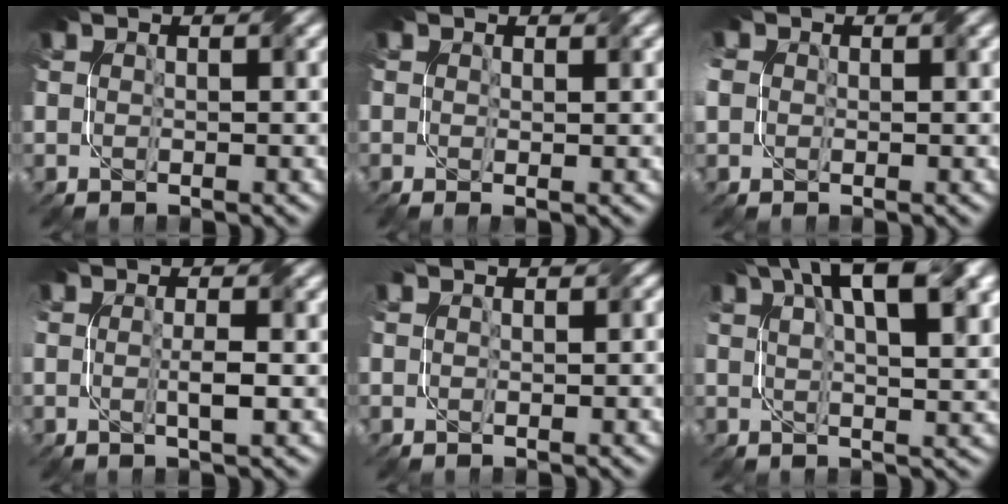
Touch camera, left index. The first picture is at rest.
{"total": 0.6, "force": [0.0, 0.1, 0.6], "torque": [-0.011, -0.006, 0.000]}
{"total": 3.8, "force": [0.0, 3.3, 2.0], "torque": [-0.053, 0.005, 0.000]}
{"total": 1.6, "force": [-0.1, 0.0, 1.6], "torque": [-0.030, 0.004, -0.005]}
{"total": 1.5, "force": [0.2, 0.9, 1.3], "torque": [-0.010, 0.001, 0.000]}
{"total": 8.7, "force": [4.2, 2.9, 7.0], "torque": [-0.099, 0.023, 0.063]}